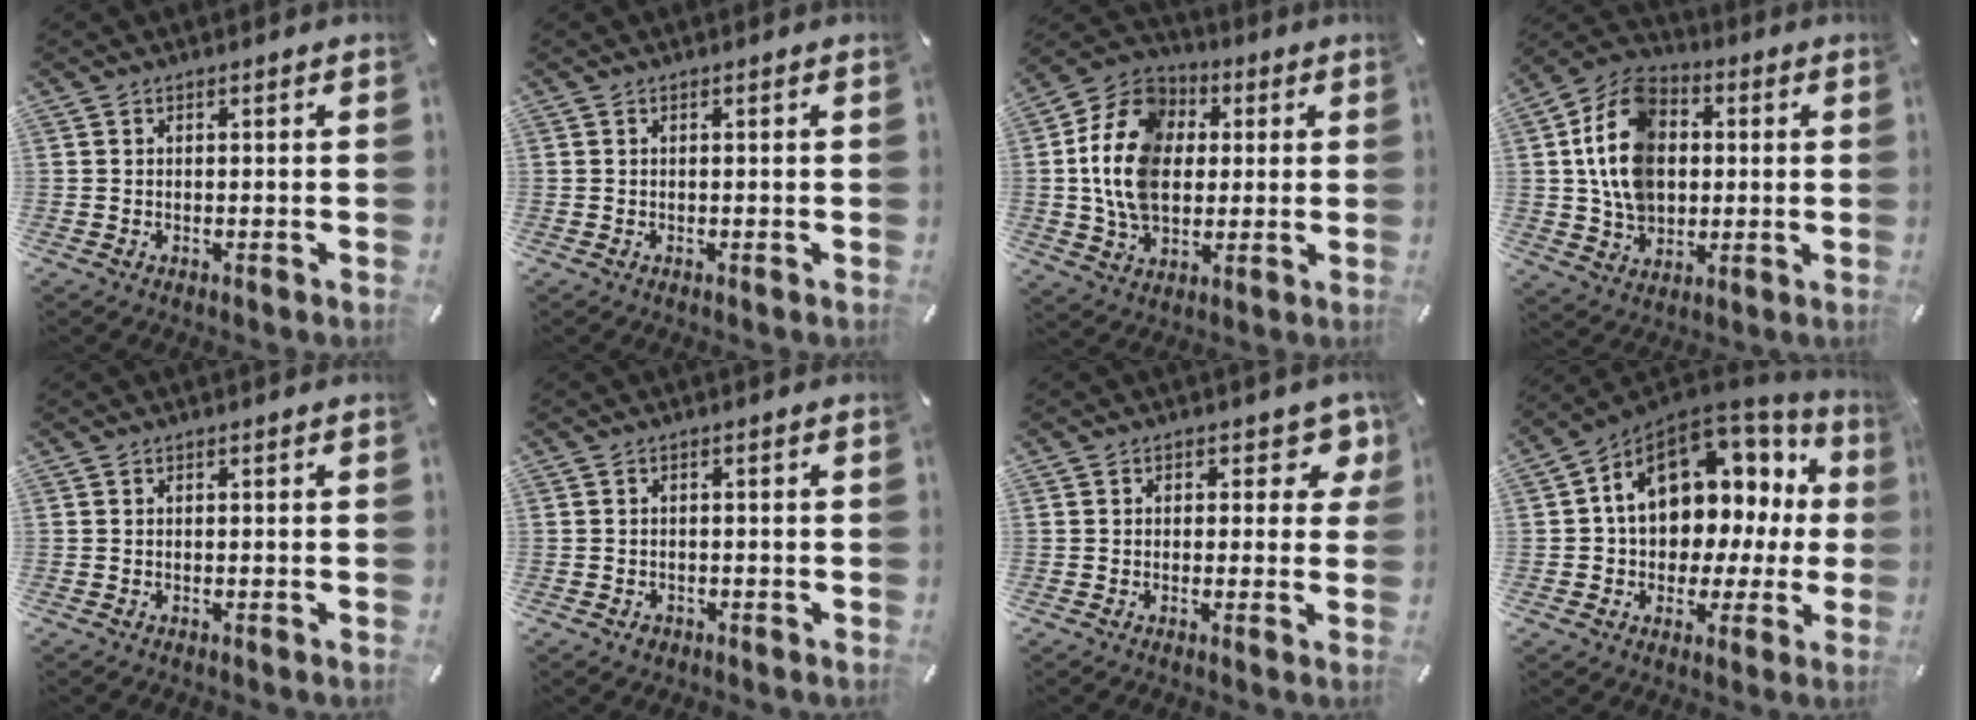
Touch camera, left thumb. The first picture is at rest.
{"total": 0.0}
{"total": 16.7, "force": [1.0, 13.2, 10.2], "torque": [-0.238, 0.013, 0.014]}
{"total": 14.8, "force": [1.1, 12.1, 8.5], "torque": [-0.180, 0.013, 0.022]}
{"total": 0.0}
{"total": 1.5, "force": [-0.6, 1.2, 0.5], "torque": [-0.011, 0.006, -0.015]}
{"total": 5.3, "force": [2.1, 3.4, 3.4], "torque": [-0.025, -0.007, 0.029]}
{"total": 13.6, "force": [4.6, 9.7, 8.4], "torque": [-0.130, -0.033, 0.082]}